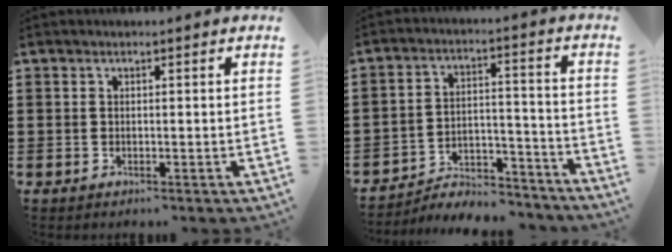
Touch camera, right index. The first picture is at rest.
{"total": 5.4, "force": [-5.2, 1.0, 0.9], "torque": [-0.013, 0.016, -0.103]}